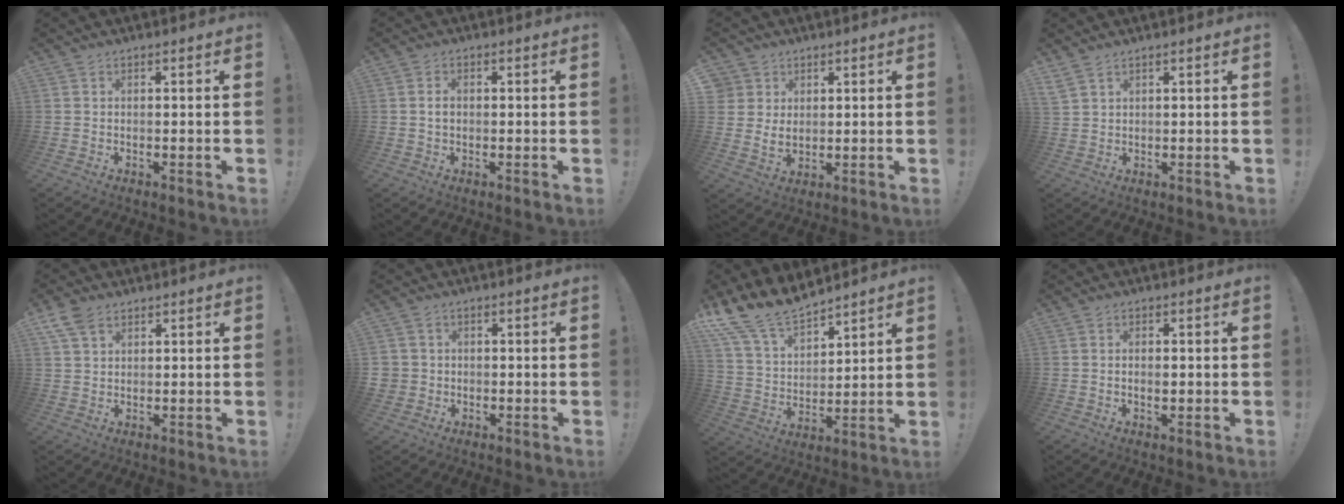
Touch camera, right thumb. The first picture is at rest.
{"total": 1.7, "force": [-0.2, 1.1, 1.3], "torque": [-0.024, 0.006, -0.004]}
{"total": 5.1, "force": [2.9, 4.0, 1.1], "torque": [-0.022, -0.019, 0.057]}
{"total": 3.2, "force": [2.5, 1.2, 1.7], "torque": [-0.034, -0.010, 0.050]}
{"total": 5.6, "force": [3.4, 3.2, 3.1], "torque": [-0.050, -0.010, 0.065]}
{"total": 3.1, "force": [-0.2, 3.0, 0.8], "torque": [-0.016, 0.005, -0.001]}
{"total": 14.7, "force": [12.8, 5.3, 4.9], "torque": [-0.125, -0.092, 0.242]}
{"total": 1.9, "force": [-0.3, 1.1, 1.5], "torque": [-0.018, 0.001, -0.008]}